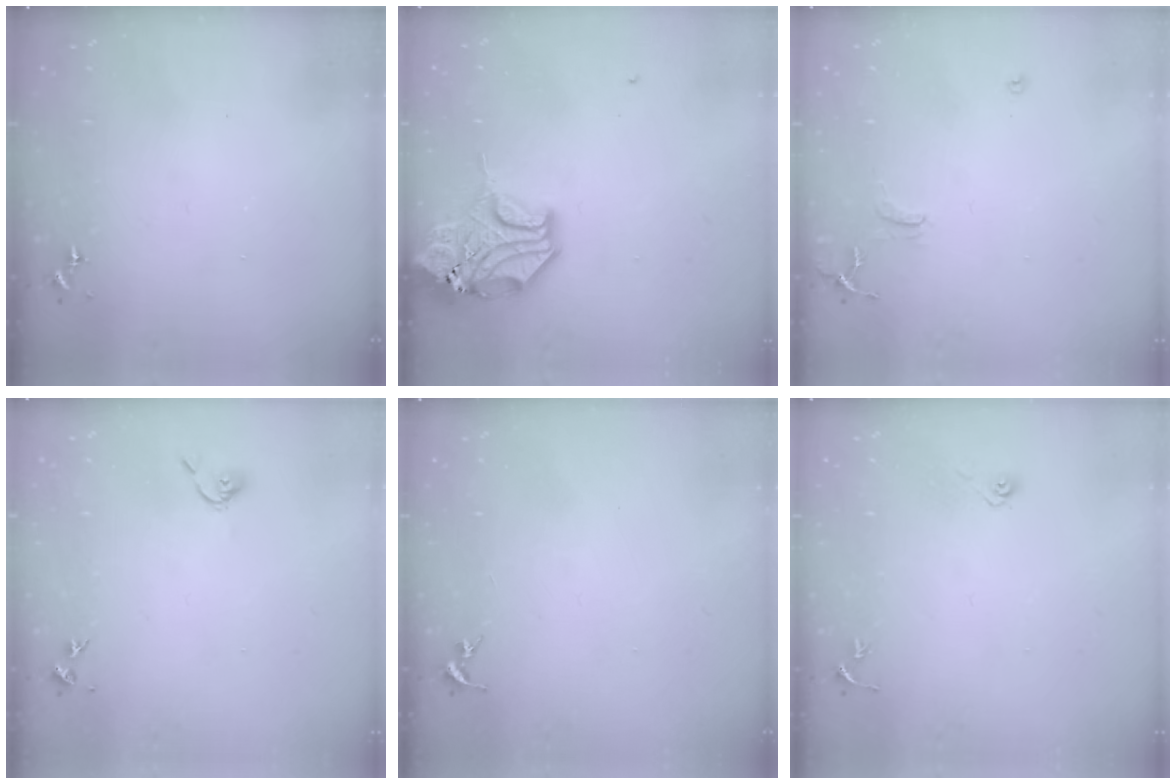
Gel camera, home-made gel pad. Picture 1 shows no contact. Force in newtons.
{"total": 14.3, "press": 14.1, "slide": 2.1}
{"total": 7.2, "press": 7.2, "slide": 0.8}
{"total": 3.7, "press": 3.6, "slide": 0.6}
{"total": 0.0}
{"total": 3.6, "press": 3.0, "slide": 2.1}